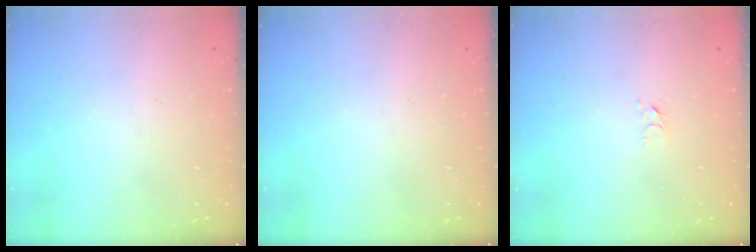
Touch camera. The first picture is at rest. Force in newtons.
{"total": 0.0}
{"total": 2.6, "press": 2.6, "slide": 0.2}